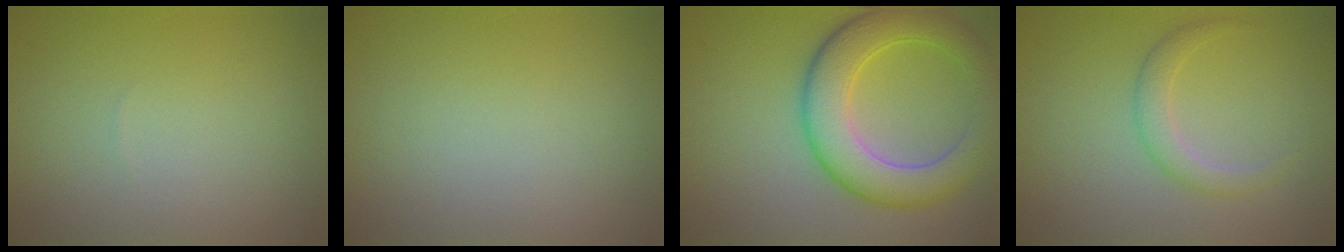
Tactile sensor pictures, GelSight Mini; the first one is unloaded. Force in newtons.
{"total": 0.0}
{"total": 6.8, "press": 6.8, "slide": 0.3}
{"total": 1.9, "press": 1.9, "slide": 0.0}